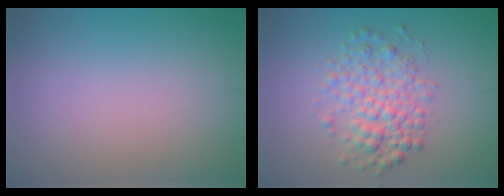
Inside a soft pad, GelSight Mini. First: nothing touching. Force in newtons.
{"total": 3.9, "press": 3.9, "slide": 0.1}